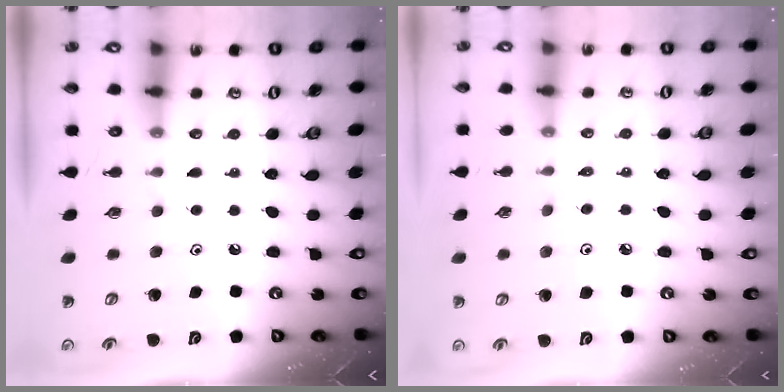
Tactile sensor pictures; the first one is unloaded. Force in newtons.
{"total": 2.3, "press": 2.2, "slide": 0.5}